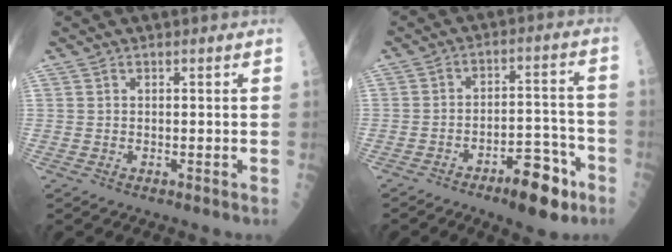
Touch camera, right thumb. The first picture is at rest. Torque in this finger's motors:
{"motor_torque": [2.61, 2.40, 0.92, -0.52, 0.03]}